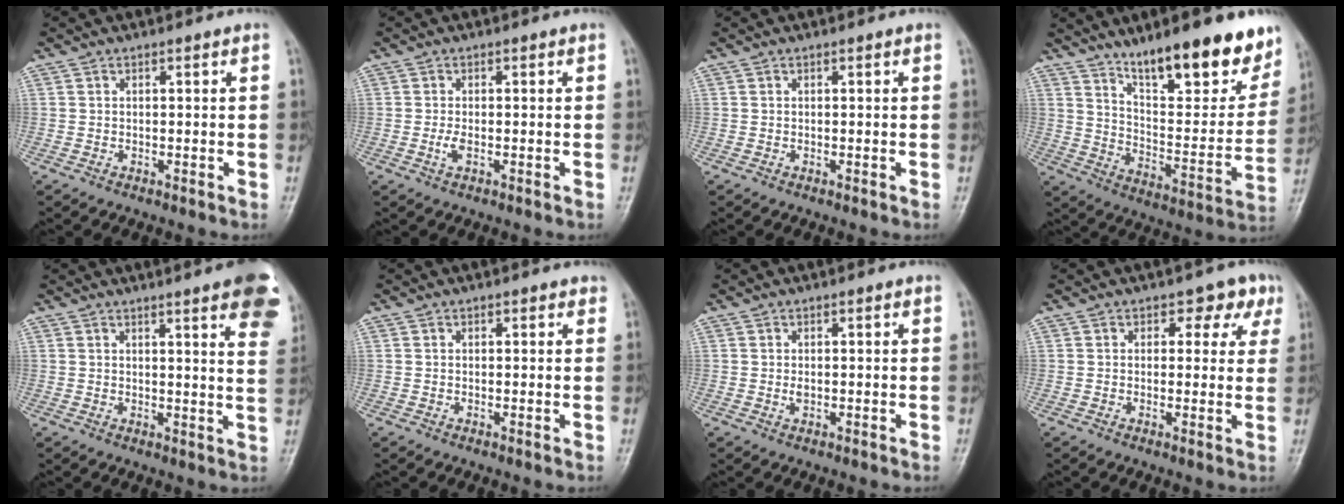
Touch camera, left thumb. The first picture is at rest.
{"total": 1.7, "force": [-0.5, 0.7, 1.5], "torque": [-0.035, -0.001, -0.009]}
{"total": 0.0}
{"total": 21.6, "force": [15.0, 6.5, 14.0], "torque": [-0.153, -0.084, 0.235]}
{"total": 14.2, "force": [8.2, 2.6, 11.3], "torque": [-0.119, -0.027, 0.083]}
{"total": 1.1, "force": [0.6, 0.7, 0.5], "torque": [0.005, -0.001, 0.003]}
{"total": 0.9, "force": [-0.1, 0.6, 0.7], "torque": [-0.008, 0.000, 0.001]}
{"total": 4.9, "force": [2.4, 3.5, 2.5], "torque": [0.012, -0.004, 0.020]}